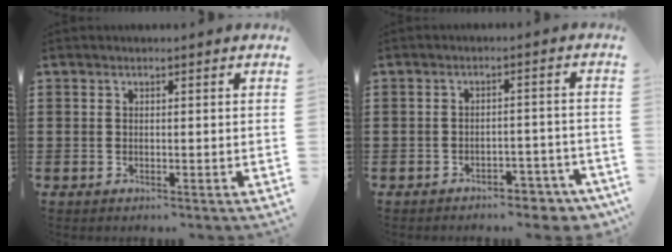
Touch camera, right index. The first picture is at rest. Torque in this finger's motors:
{"motor_torque": [0.26, 0.51, 0.34, 0.05]}